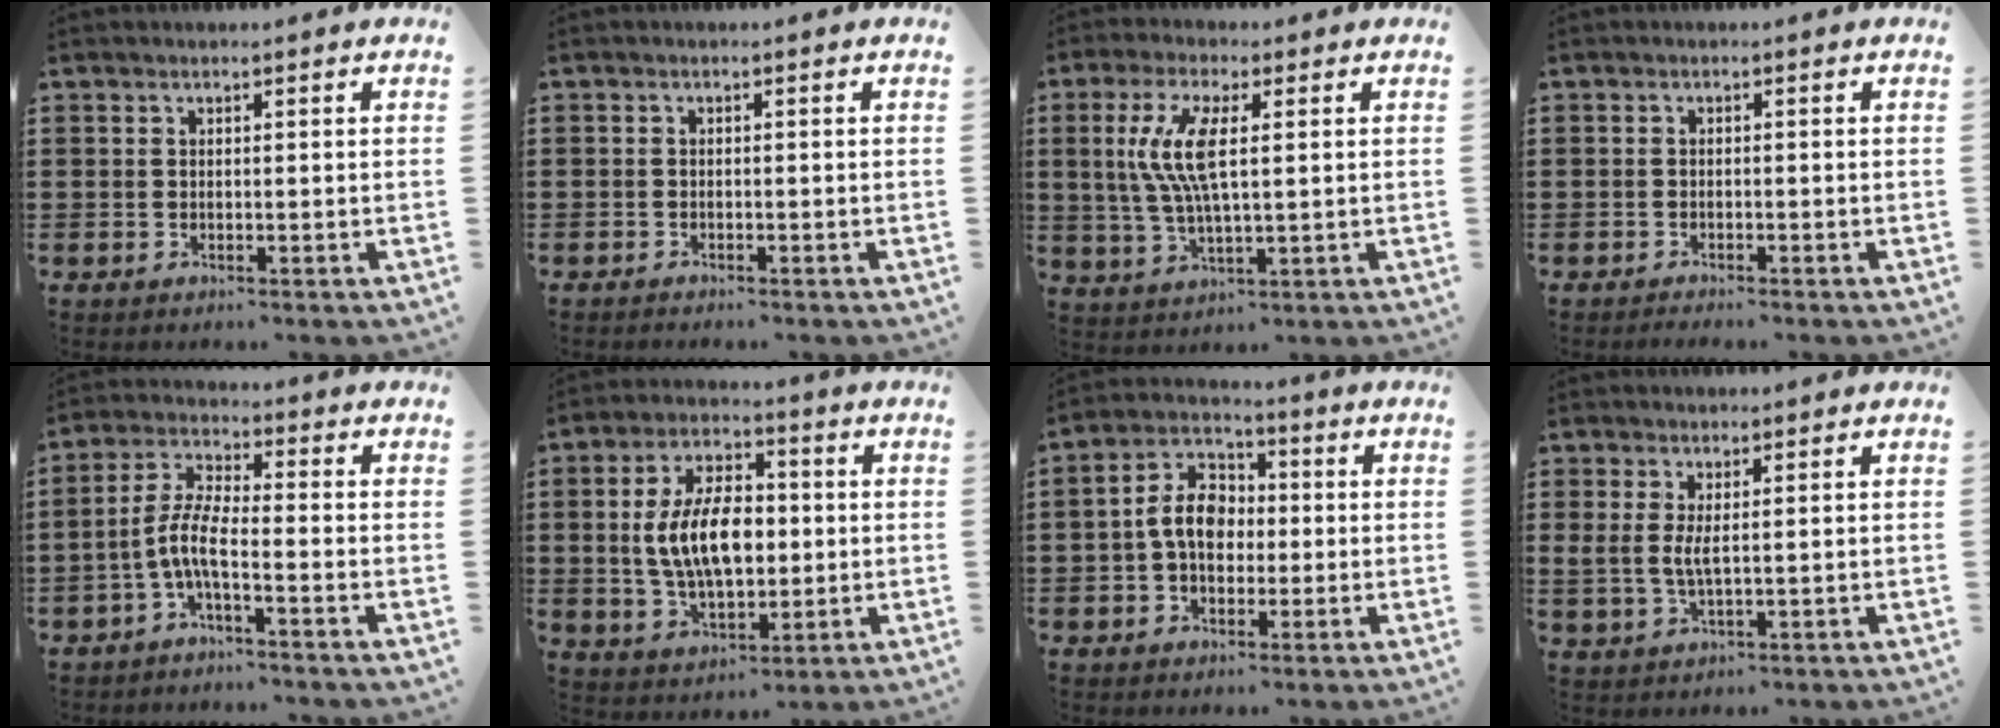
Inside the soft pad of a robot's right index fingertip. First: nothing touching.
{"total": 0.8, "force": [-0.8, 0.1, 0.1], "torque": [-0.004, -0.002, -0.015]}
{"total": 8.7, "force": [1.6, 2.4, 8.1], "torque": [-0.194, -0.008, 0.015]}
{"total": 0.9, "force": [-0.9, 0.0, 0.0], "torque": [-0.002, 0.001, -0.019]}
{"total": 5.7, "force": [-2.6, 1.3, 5.0], "torque": [-0.124, -0.007, -0.056]}
{"total": 10.5, "force": [0.2, 5.9, 8.6], "torque": [-0.182, 0.008, -0.002]}
{"total": 7.5, "force": [-0.4, 5.2, 5.4], "torque": [-0.121, 0.014, -0.012]}
{"total": 3.0, "force": [0.8, 0.9, 2.8], "torque": [-0.073, -0.006, 0.010]}